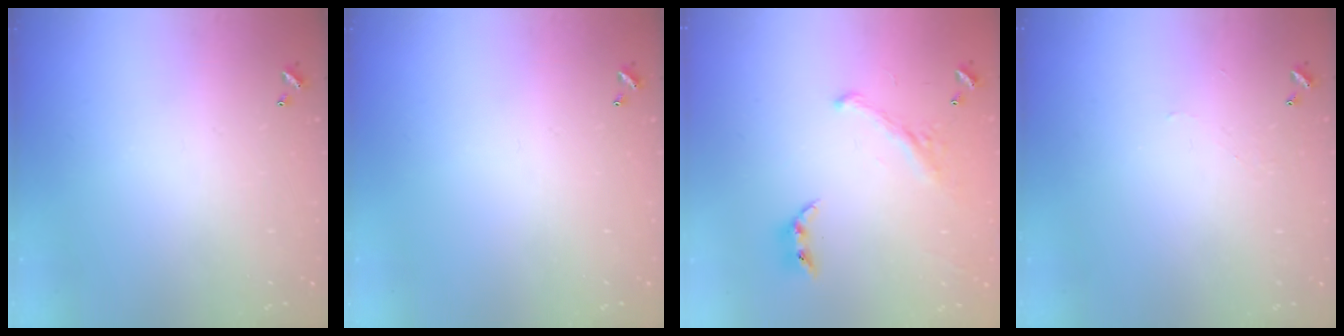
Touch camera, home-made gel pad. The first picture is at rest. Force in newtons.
{"total": 0.0}
{"total": 1.6, "press": 1.1, "slide": 1.2}
{"total": 2.1, "press": 2.1, "slide": 0.6}